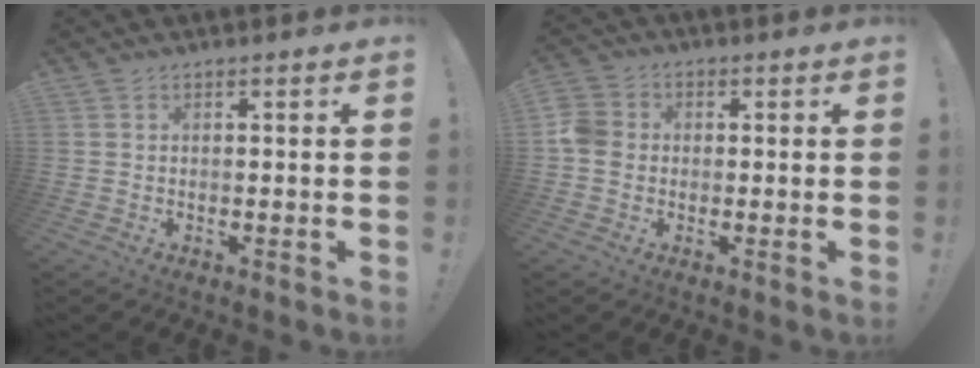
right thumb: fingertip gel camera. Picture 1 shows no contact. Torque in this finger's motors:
{"motor_torque": [1.19, 1.17, 0.71, -0.57, 0.02]}